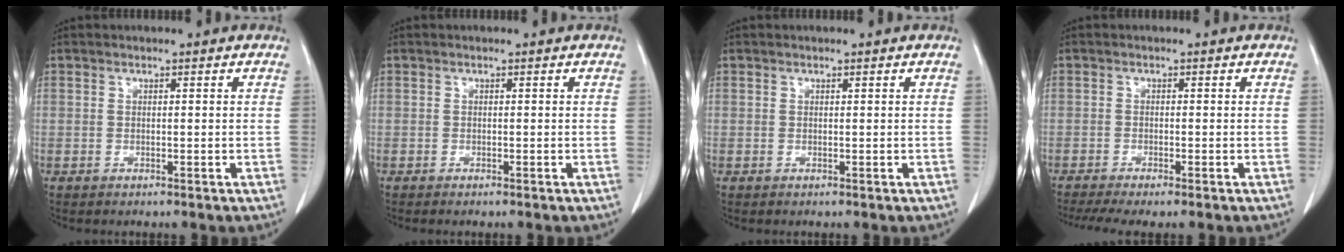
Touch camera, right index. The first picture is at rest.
{"total": 0.6, "force": [-0.5, 0.0, 0.3], "torque": [-0.004, -0.002, -0.008]}
{"total": 0.0}
{"total": 6.0, "force": [-4.8, 0.5, 3.6], "torque": [-0.053, -0.012, -0.077]}